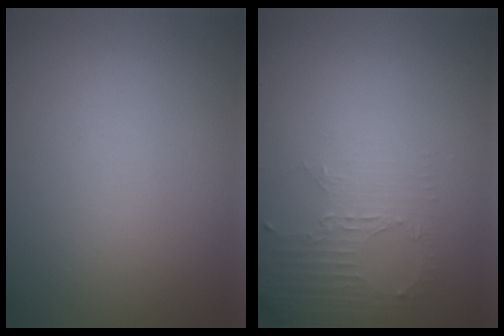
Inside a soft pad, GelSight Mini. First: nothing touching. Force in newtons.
{"total": 2.5, "press": 1.8, "slide": 1.7}